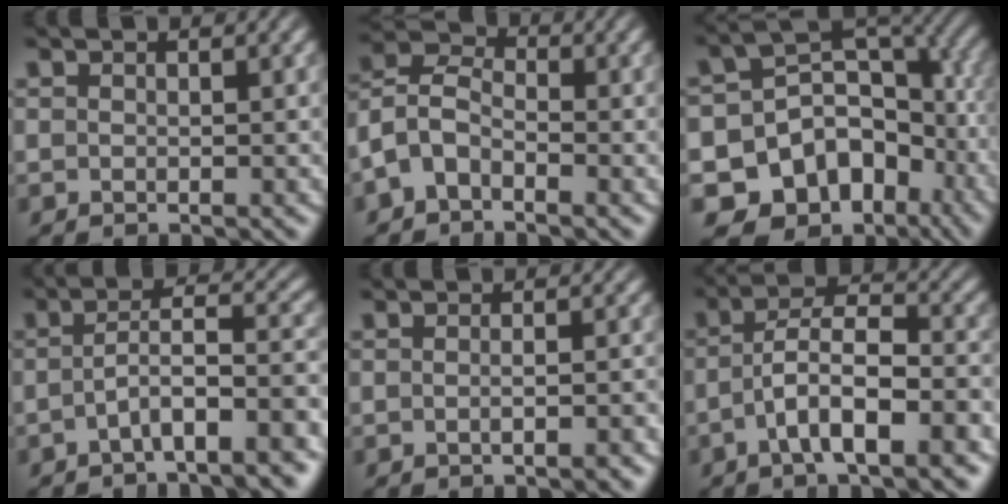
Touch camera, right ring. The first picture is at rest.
{"total": 7.8, "force": [-0.7, 7.0, 3.5], "torque": [-0.082, -0.011, -0.027]}
{"total": 20.8, "force": [-7.6, 16.5, 10.2], "torque": [-0.215, -0.087, -0.105]}
{"total": 5.2, "force": [-2.8, 1.2, 4.2], "torque": [-0.062, -0.007, -0.036]}
{"total": 1.5, "force": [-1.1, -0.1, 1.1], "torque": [-0.014, 0.005, -0.019]}
{"total": 5.4, "force": [-1.1, 2.1, 4.9], "torque": [-0.082, -0.003, -0.017]}